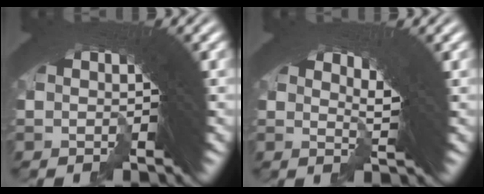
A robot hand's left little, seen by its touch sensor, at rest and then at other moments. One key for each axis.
{"total": 3.0, "fx": 1.6, "fy": 0.8, "fz": 2.5, "tx": -0.050, "ty": -0.009, "tz": 0.029}